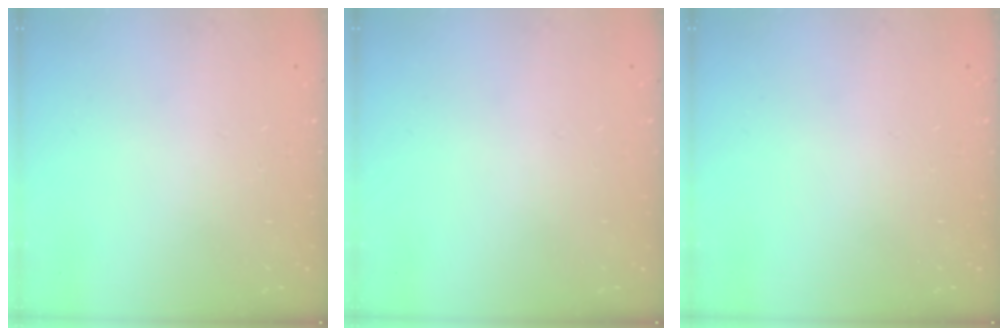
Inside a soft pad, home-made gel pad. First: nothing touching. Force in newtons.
{"total": 0.0}
{"total": 0.0}